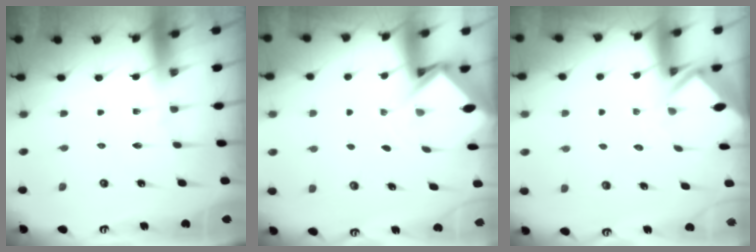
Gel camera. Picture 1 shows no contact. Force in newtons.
{"total": 2.9, "press": 2.9, "slide": 0.3}
{"total": 2.7, "press": 2.6, "slide": 0.3}